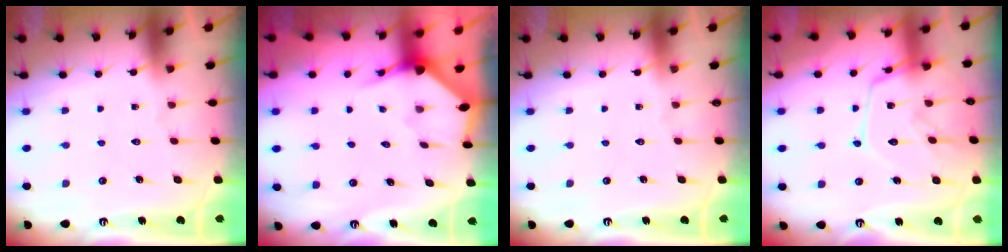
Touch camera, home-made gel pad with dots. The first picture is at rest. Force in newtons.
{"total": 2.9, "press": 2.9, "slide": 0.3}
{"total": 0.0}
{"total": 14.5, "press": 14.5, "slide": 0.9}